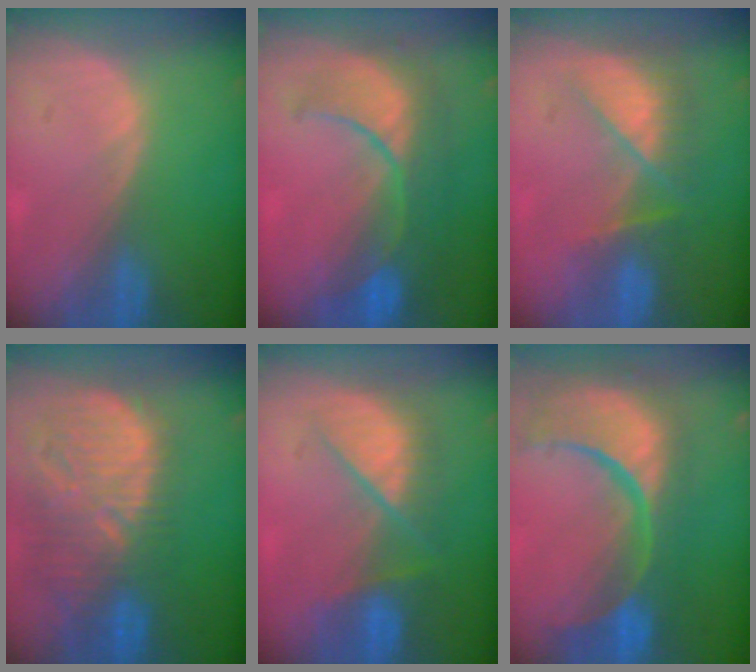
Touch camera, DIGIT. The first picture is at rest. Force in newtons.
{"total": 9.9, "press": 9.1, "slide": 3.9}
{"total": 8.2, "press": 7.0, "slide": 4.3}
{"total": 13.1, "press": 11.3, "slide": 6.6}
{"total": 7.3, "press": 7.2, "slide": 0.7}
{"total": 15.2, "press": 12.1, "slide": 9.2}